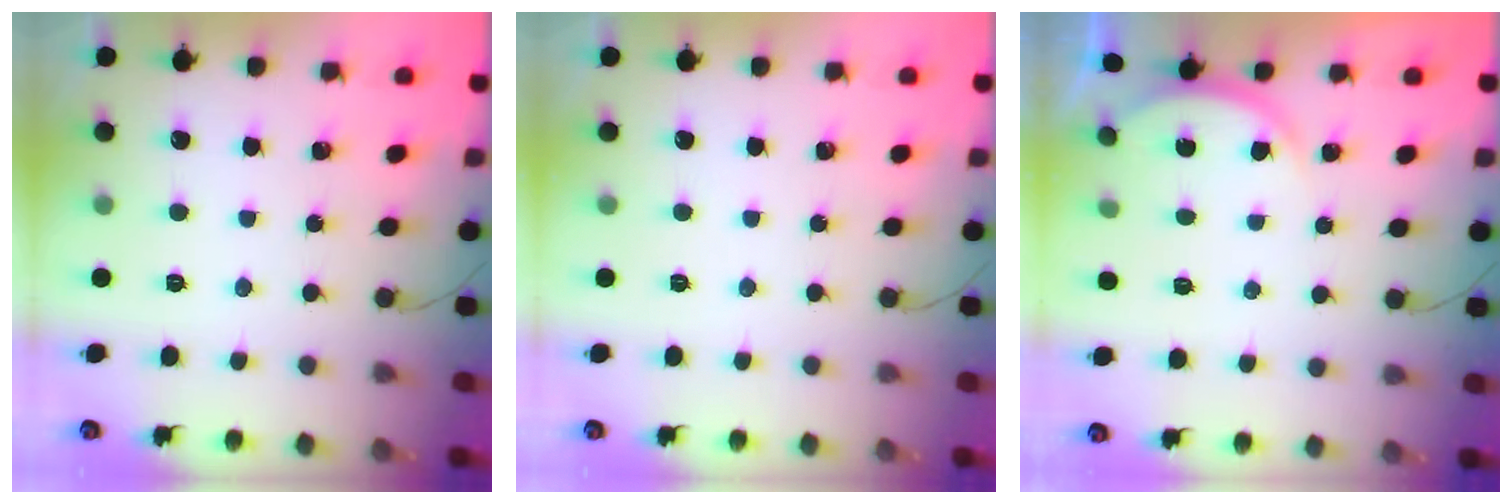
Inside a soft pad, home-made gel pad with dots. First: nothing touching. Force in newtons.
{"total": 0.0}
{"total": 2.4, "press": 2.4, "slide": 0.3}